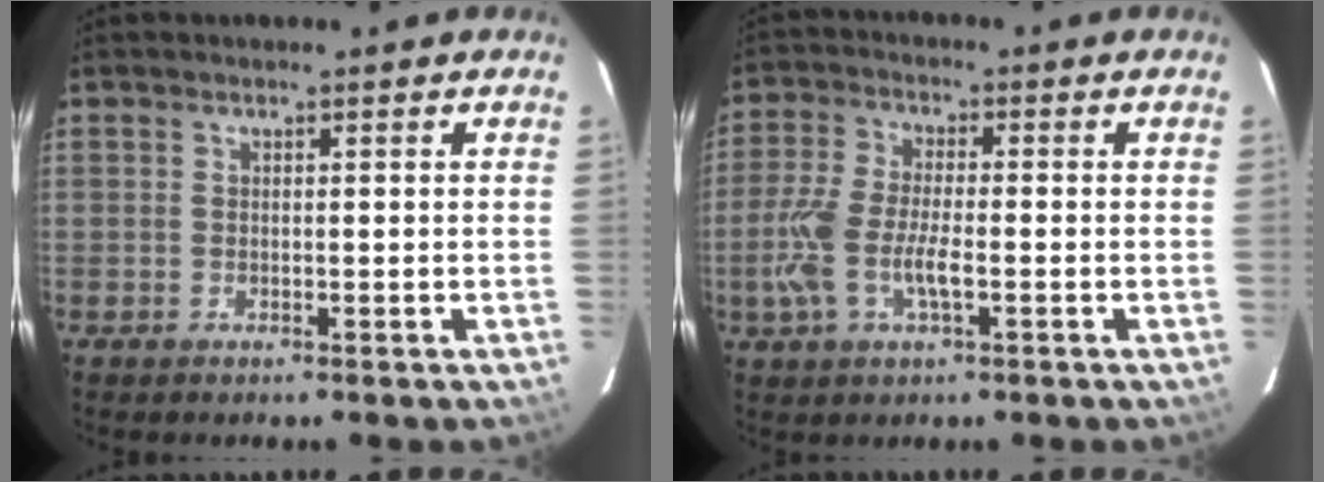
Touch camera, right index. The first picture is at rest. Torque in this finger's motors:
{"motor_torque": [1.14, -0.20, 0.62, 0.17]}